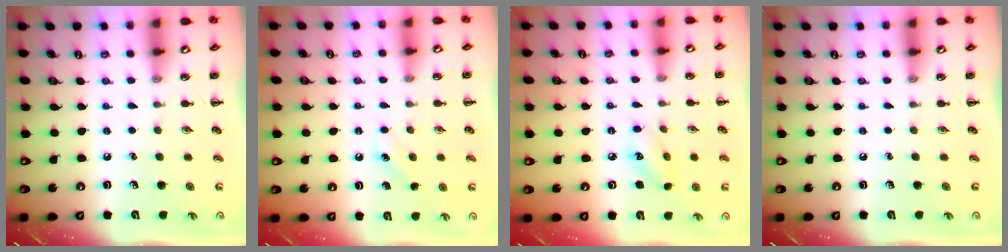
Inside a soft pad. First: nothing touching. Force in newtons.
{"total": 5.3, "press": 5.0, "slide": 1.5}
{"total": 5.8, "press": 5.7, "slide": 1.2}
{"total": 0.0}